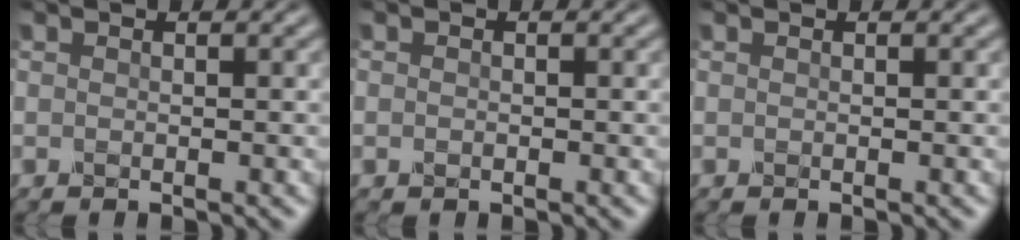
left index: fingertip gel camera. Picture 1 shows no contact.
{"total": 0.5, "force": [-0.2, 0.5, 0.1], "torque": [-0.002, 0.001, -0.005]}
{"total": 0.0}